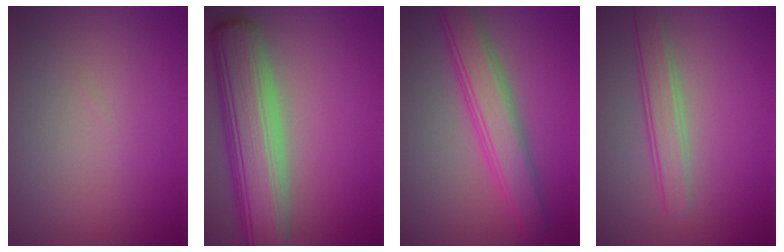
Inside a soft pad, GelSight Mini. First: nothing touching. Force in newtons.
{"total": 9.7, "press": 9.7, "slide": 0.6}
{"total": 5.2, "press": 5.2, "slide": 0.1}
{"total": 3.1, "press": 3.1, "slide": 0.0}